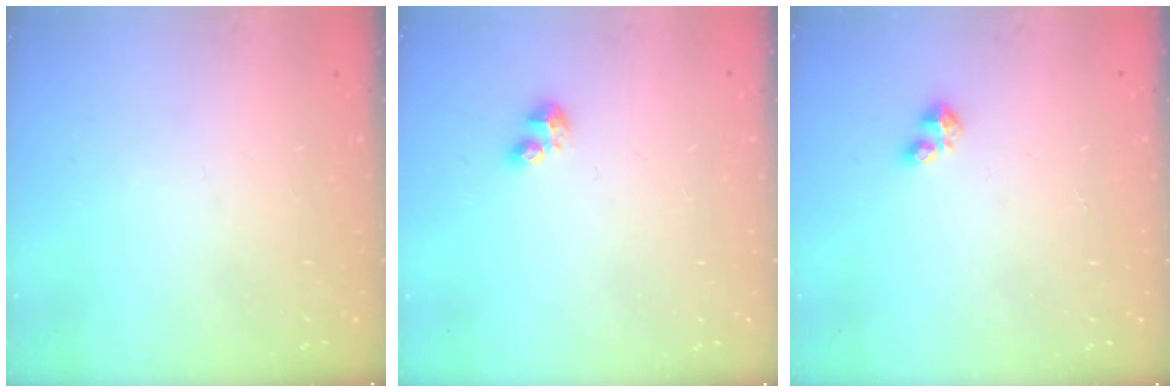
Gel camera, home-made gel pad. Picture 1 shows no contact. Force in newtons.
{"total": 2.3, "press": 2.2, "slide": 0.5}
{"total": 2.9, "press": 2.9, "slide": 0.5}